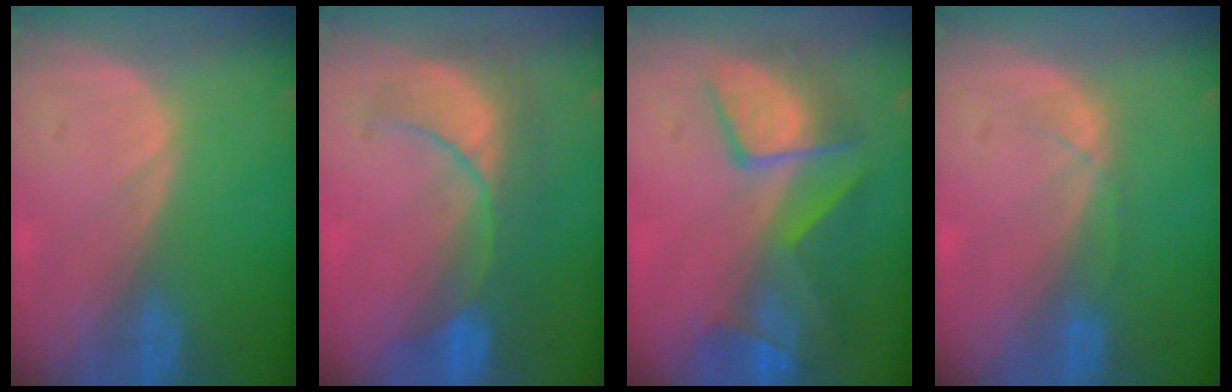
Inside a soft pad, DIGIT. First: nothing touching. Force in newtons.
{"total": 8.5, "press": 8.4, "slide": 1.4}
{"total": 9.1, "press": 8.5, "slide": 3.2}
{"total": 1.4, "press": 1.3, "slide": 0.3}